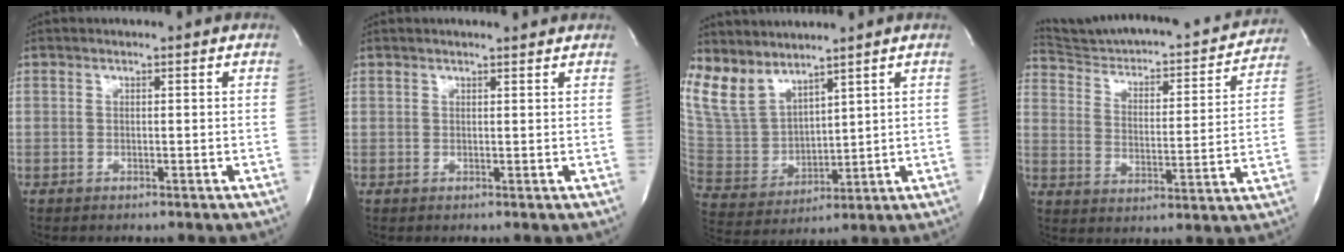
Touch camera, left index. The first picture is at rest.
{"total": 1.7, "force": [1.7, 0.0, 0.5], "torque": [-0.006, -0.004, 0.022]}
{"total": 13.7, "force": [11.4, 6.2, 4.3], "torque": [-0.108, 0.004, 0.249]}
{"total": 22.1, "force": [20.8, 3.9, 6.4], "torque": [-0.094, -0.027, 0.283]}